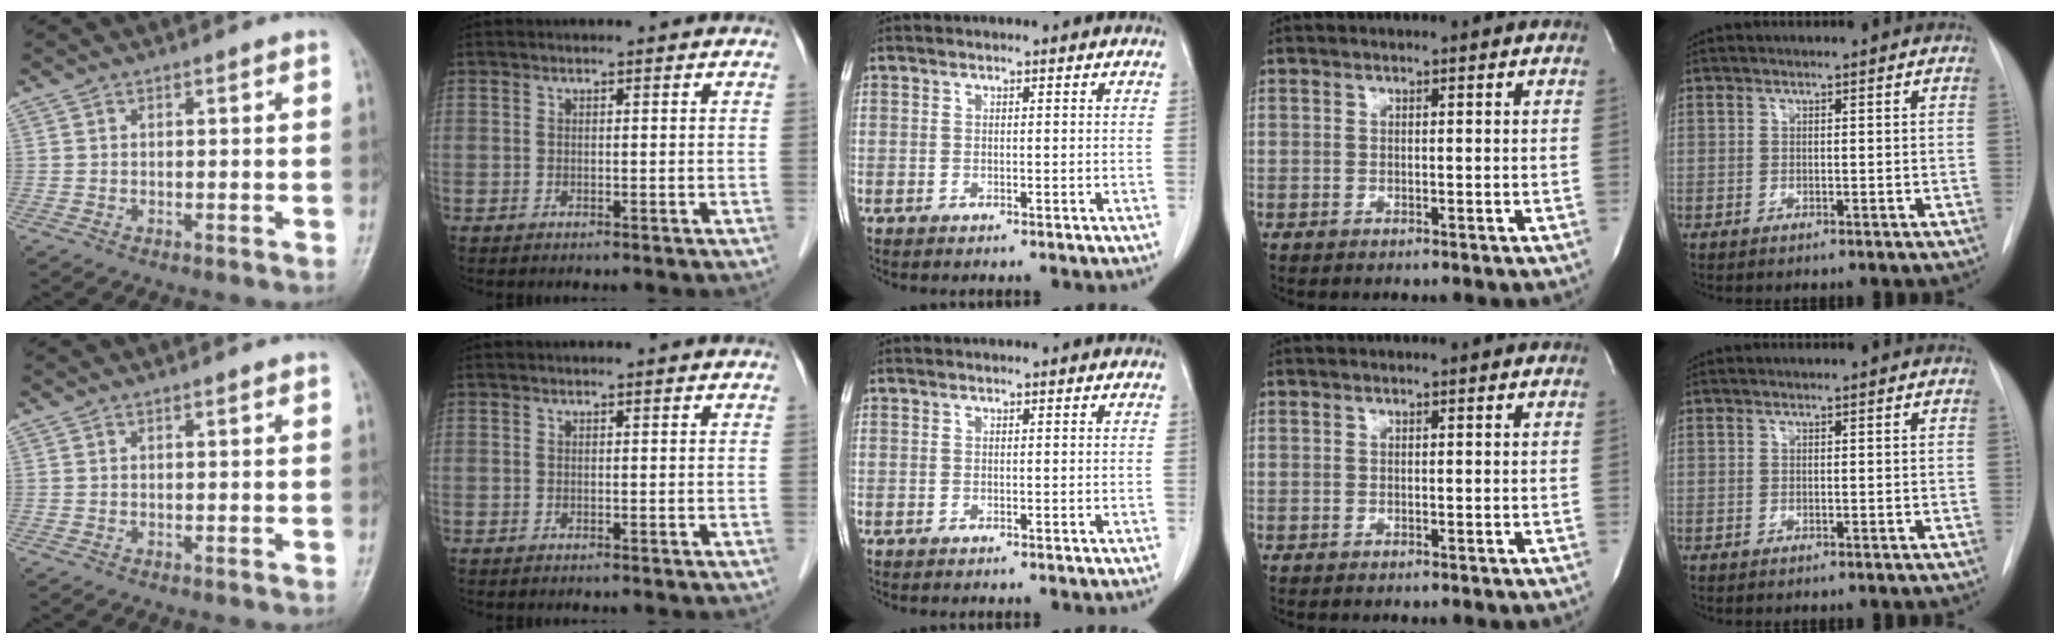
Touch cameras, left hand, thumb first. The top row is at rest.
{"index": {"total": 0.8, "force": [-0.7, 0.0, -0.2], "torque": [0.005, -0.006, -0.012]}}